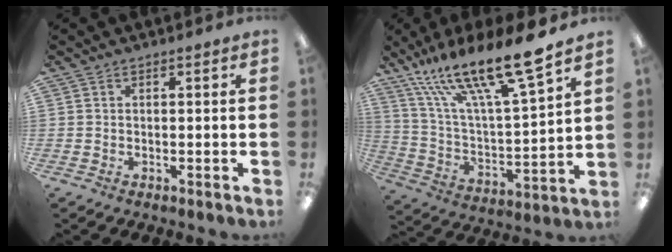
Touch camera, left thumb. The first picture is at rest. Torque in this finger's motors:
{"motor_torque": [2.69, 1.83, 1.56, -1.20, 0.54]}